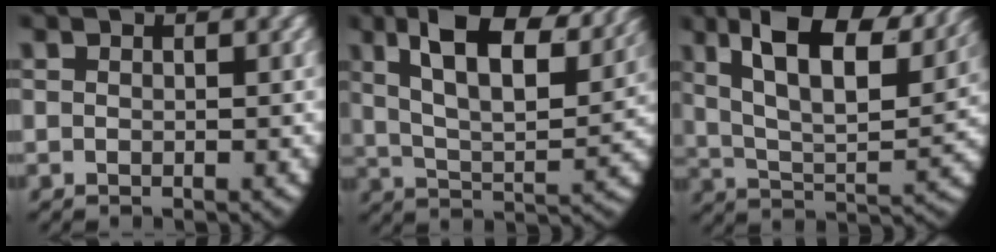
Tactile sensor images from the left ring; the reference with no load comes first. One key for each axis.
{"total": 10.6, "fx": 6.2, "fy": 4.3, "fz": 7.4, "tx": -0.139, "ty": 0.006, "tz": 0.094}
{"total": 11.6, "fx": 6.5, "fy": 5.2, "fz": 8.1, "tx": -0.162, "ty": -0.002, "tz": 0.103}